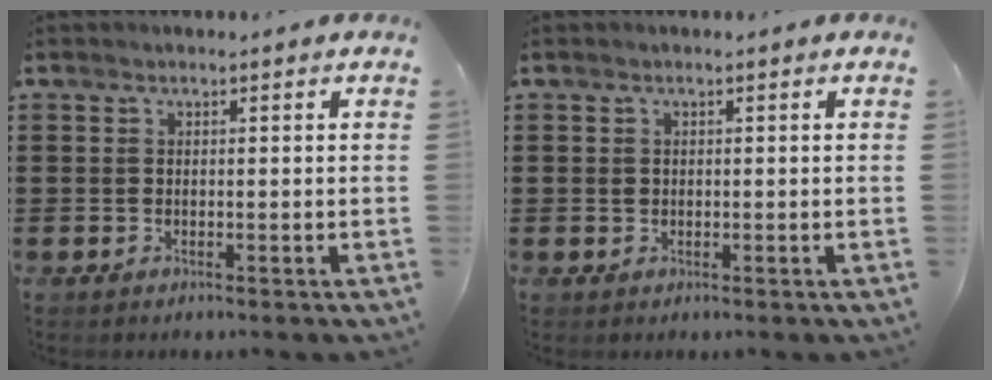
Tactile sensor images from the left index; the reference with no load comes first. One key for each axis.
{"total": 0.6, "fx": 0.1, "fy": 0.6, "fz": 0.3, "tx": -0.008, "ty": 0.003, "tz": 0.002}